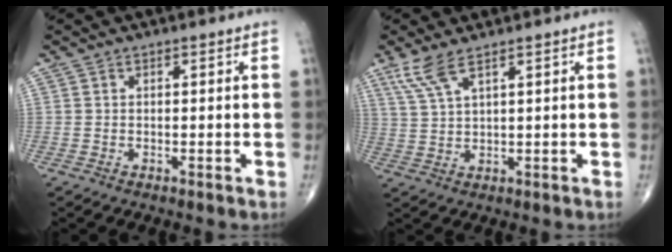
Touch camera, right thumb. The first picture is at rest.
{"total": 5.1, "force": [3.4, 1.0, 3.7], "torque": [-0.093, -0.004, 0.079]}